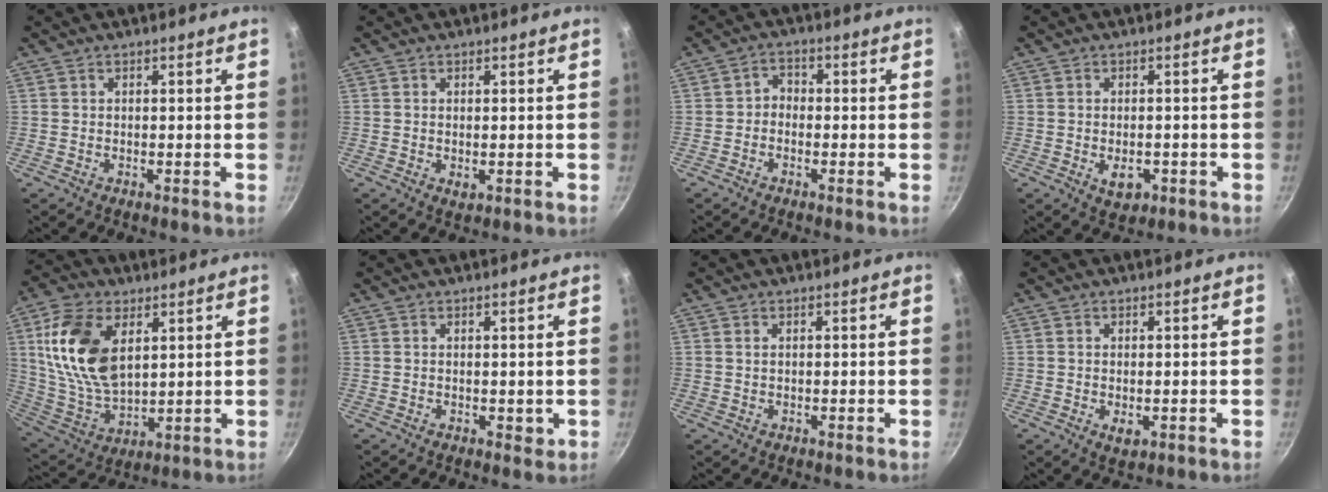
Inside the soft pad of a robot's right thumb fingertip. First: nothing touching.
{"total": 1.5, "force": [-0.1, 0.8, 1.3], "torque": [-0.021, -0.004, 0.000]}
{"total": 2.5, "force": [-1.0, 2.0, 1.1], "torque": [-0.010, 0.016, -0.026]}
{"total": 4.6, "force": [-1.4, 2.9, 3.2], "torque": [-0.040, 0.003, -0.012]}
{"total": 17.5, "force": [5.3, 10.1, 13.2], "torque": [-0.241, -0.017, 0.114]}
{"total": 1.5, "force": [0.2, 0.9, 1.2], "torque": [-0.013, -0.002, 0.003]}
{"total": 0.7, "force": [0.2, 0.4, 0.6], "torque": [-0.010, 0.001, 0.004]}
{"total": 2.7, "force": [-0.5, 1.5, 2.2], "torque": [-0.035, -0.007, -0.005]}